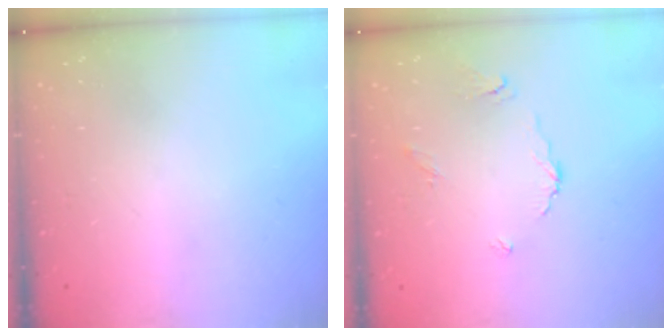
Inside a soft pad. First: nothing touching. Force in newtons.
{"total": 4.4, "press": 4.3, "slide": 0.4}